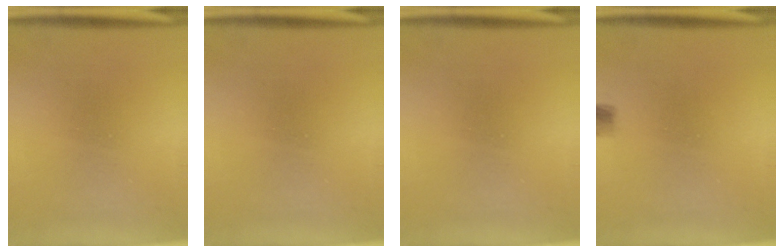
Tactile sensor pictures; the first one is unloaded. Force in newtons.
{"total": 0.0}
{"total": 0.0}
{"total": 1.6}